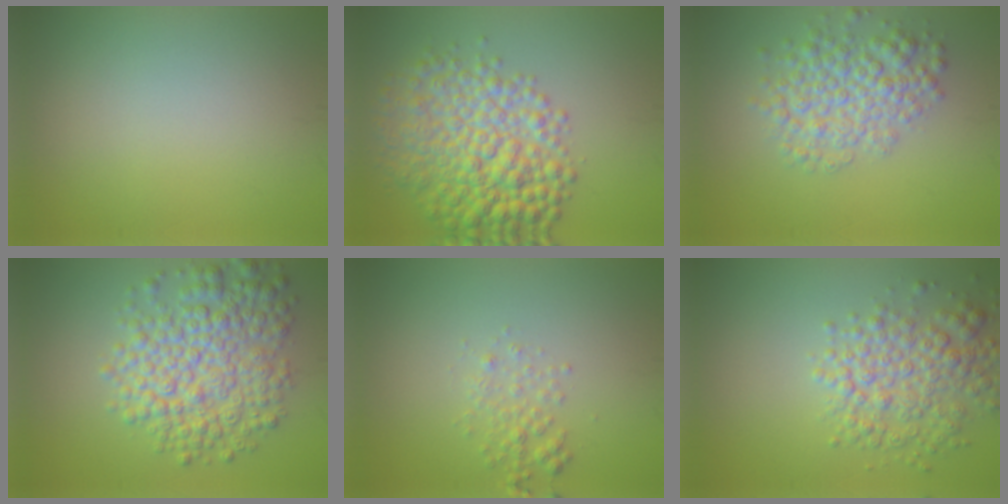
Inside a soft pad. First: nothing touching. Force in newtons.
{"total": 8.5, "press": 8.5, "slide": 0.1}
{"total": 5.2, "press": 5.2, "slide": 0.2}
{"total": 7.8, "press": 7.8, "slide": 0.2}
{"total": 1.8, "press": 1.8, "slide": 0.1}
{"total": 5.2, "press": 5.2, "slide": 0.1}